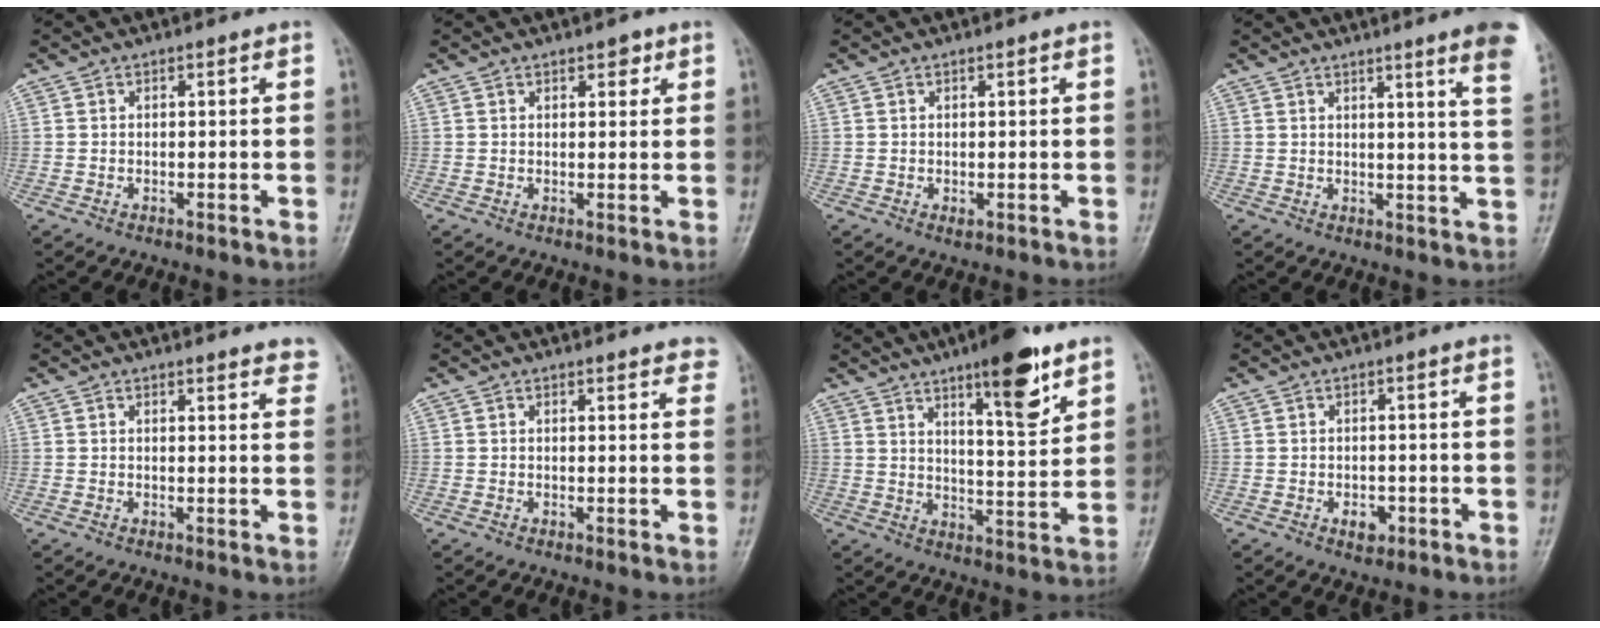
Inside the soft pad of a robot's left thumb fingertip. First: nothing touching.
{"total": 2.1, "force": [1.3, 1.1, 1.3], "torque": [-0.003, -0.005, 0.016]}
{"total": 0.9, "force": [0.1, 0.4, 0.8], "torque": [-0.011, -0.003, 0.006]}
{"total": 9.9, "force": [6.4, -0.1, 7.5], "torque": [-0.085, -0.027, 0.061]}
{"total": 4.8, "force": [4.4, 1.3, 1.4], "torque": [0.005, -0.020, 0.037]}
{"total": 4.3, "force": [3.8, 1.4, 1.4], "torque": [0.007, -0.014, 0.030]}
{"total": 12.5, "force": [7.8, 3.1, 9.3], "torque": [-0.116, -0.048, 0.116]}
{"total": 2.7, "force": [-0.9, 1.9, 1.7], "torque": [-0.013, 0.003, -0.008]}